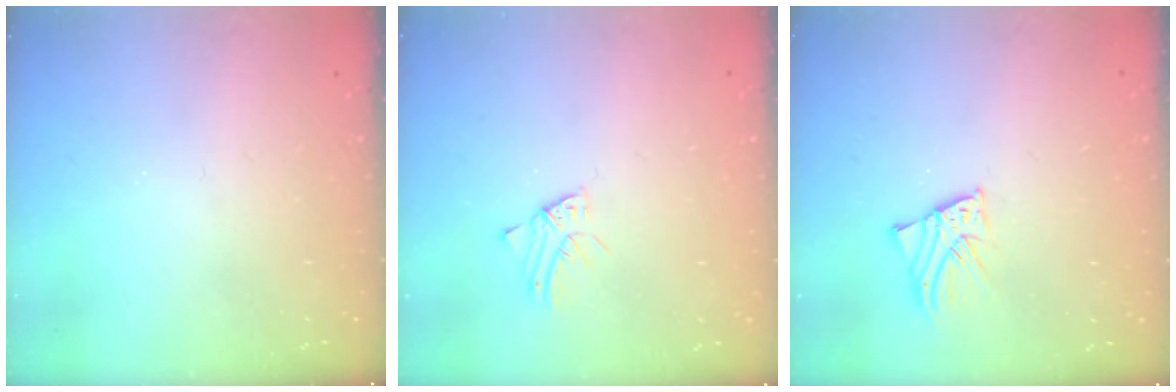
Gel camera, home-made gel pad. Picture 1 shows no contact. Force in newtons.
{"total": 1.5, "press": 1.5, "slide": 0.0}
{"total": 2.2, "press": 2.2, "slide": 0.1}